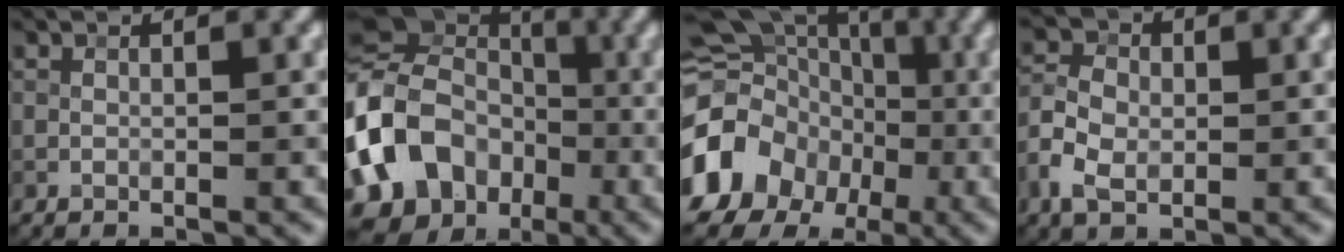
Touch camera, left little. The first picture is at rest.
{"total": 12.9, "force": [-3.2, 10.8, 6.4], "torque": [-0.165, -0.008, -0.074]}
{"total": 13.3, "force": [-3.5, 11.6, 5.5], "torque": [-0.112, -0.008, -0.076]}
{"total": 4.3, "force": [-1.2, 3.1, 2.7], "torque": [-0.062, 0.003, -0.028]}